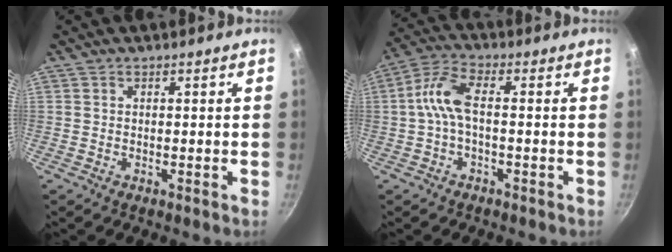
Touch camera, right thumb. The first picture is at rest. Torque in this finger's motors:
{"motor_torque": [-0.25, 0.51, -0.03, 0.03, 0.24]}